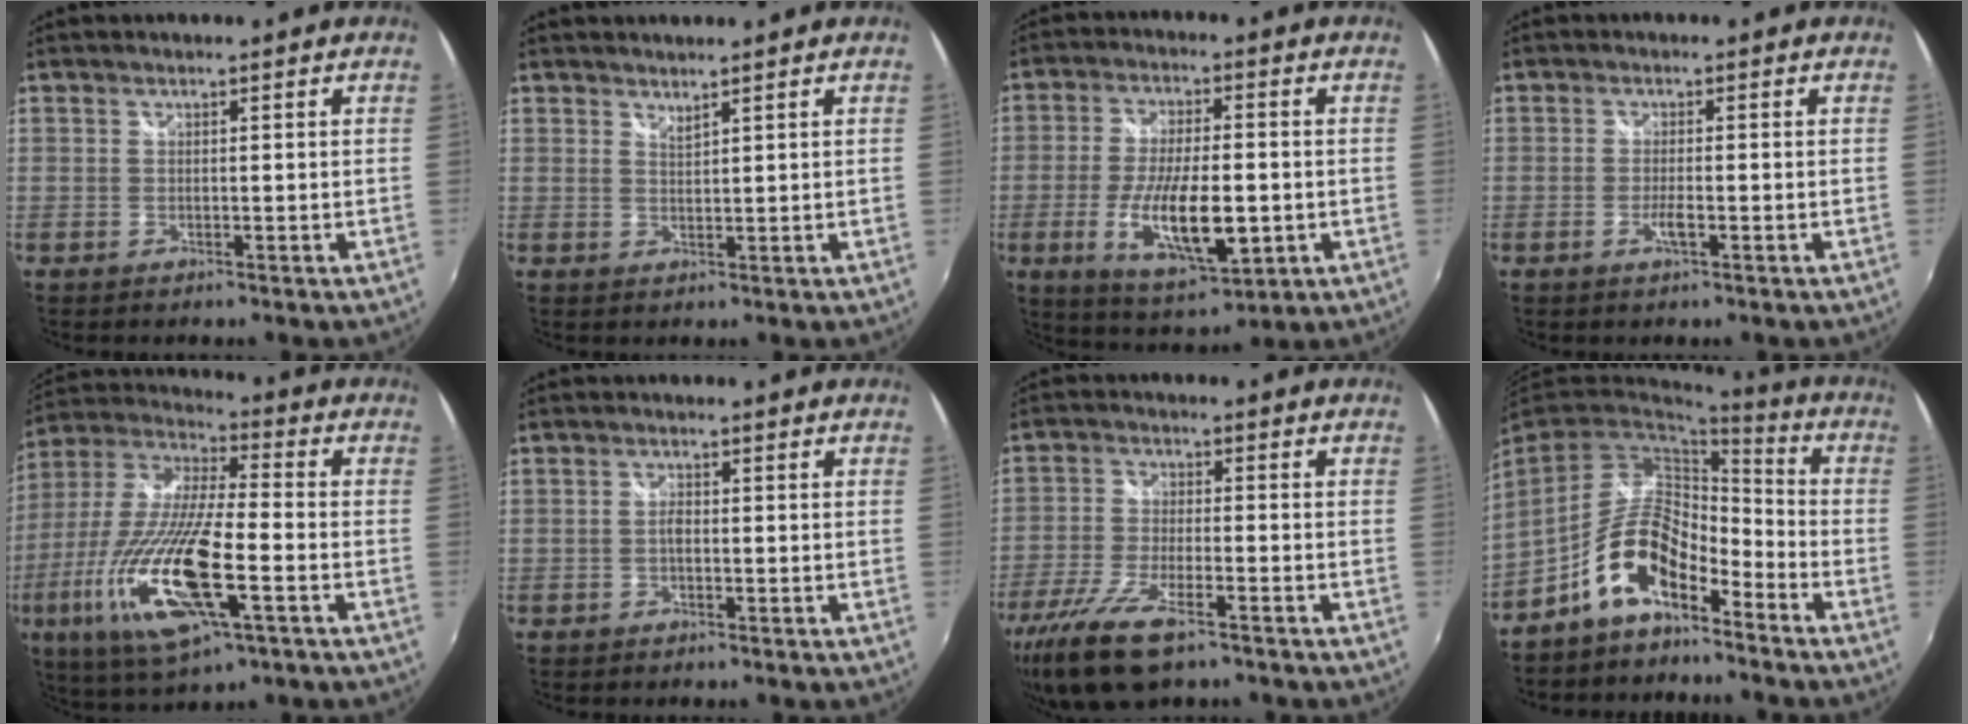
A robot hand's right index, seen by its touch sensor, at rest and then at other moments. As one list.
[{"total": 1.4, "force": [1.3, 0.1, 0.4], "torque": [-0.006, -0.001, 0.023]}, {"total": 14.5, "force": [-3.4, 5.0, 13.2], "torque": [-0.252, -0.024, -0.051]}, {"total": 2.4, "force": [-0.9, 0.4, 2.2], "torque": [-0.044, -0.004, -0.018]}, {"total": 22.4, "force": [-7.8, 5.9, 20.2], "torque": [-0.409, -0.044, -0.148]}, {"total": 1.3, "force": [-0.3, 0.7, 1.1], "torque": [-0.022, 0.003, -0.008]}, {"total": 12.6, "force": [-8.4, 3.9, 8.6], "torque": [-0.196, -0.034, -0.165]}, {"total": 11.1, "force": [-7.0, 4.6, 7.2], "torque": [-0.150, 0.010, -0.133]}]